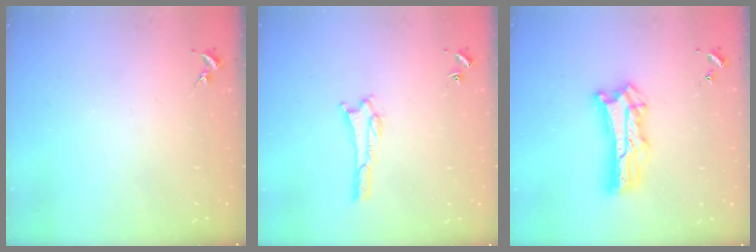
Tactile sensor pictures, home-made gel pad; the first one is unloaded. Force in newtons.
{"total": 1.5, "press": 1.5, "slide": 0.2}
{"total": 9.3, "press": 9.3, "slide": 0.7}